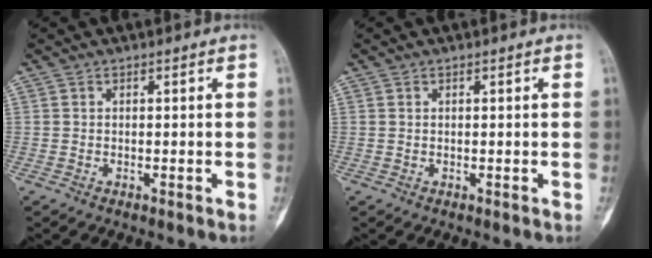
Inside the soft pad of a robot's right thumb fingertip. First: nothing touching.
{"total": 0.0}